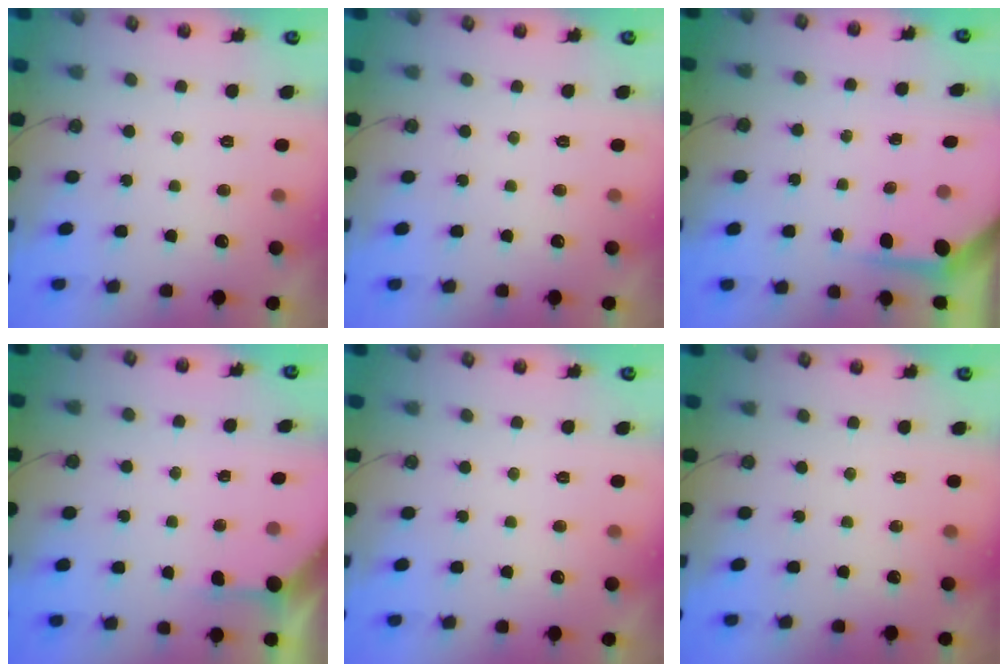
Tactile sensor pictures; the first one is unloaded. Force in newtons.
{"total": 0.0}
{"total": 3.8, "press": 3.8, "slide": 0.4}
{"total": 2.6, "press": 2.6, "slide": 0.4}
{"total": 0.0}
{"total": 0.0}